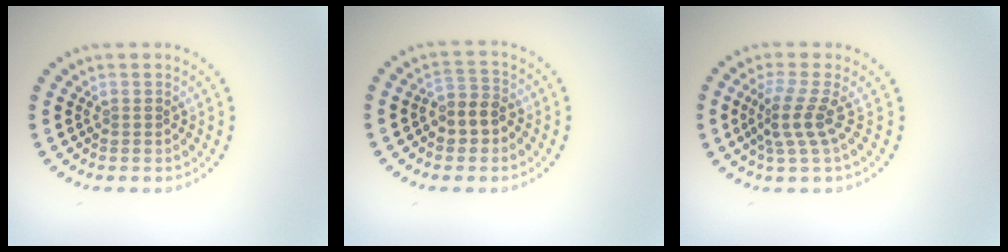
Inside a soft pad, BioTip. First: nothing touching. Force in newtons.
{"total": 2.9, "press": 2.7, "slide": 1.1}
{"total": 2.9, "press": 2.0, "slide": 2.1}